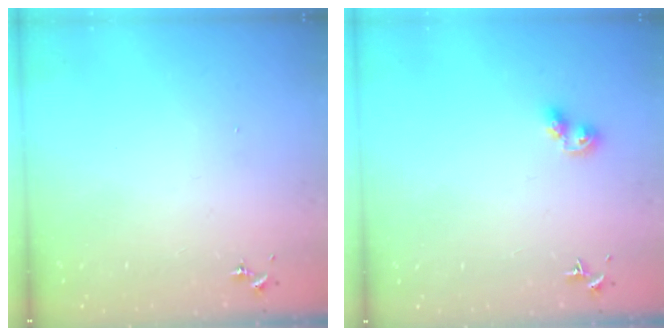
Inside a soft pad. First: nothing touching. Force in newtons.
{"total": 5.9, "press": 5.8, "slide": 0.7}